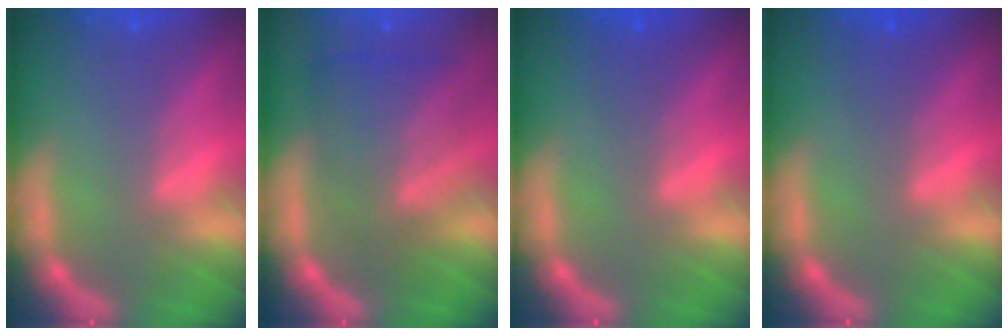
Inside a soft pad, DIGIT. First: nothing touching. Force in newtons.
{"total": 7.1}
{"total": 1.5}
{"total": 1.5}